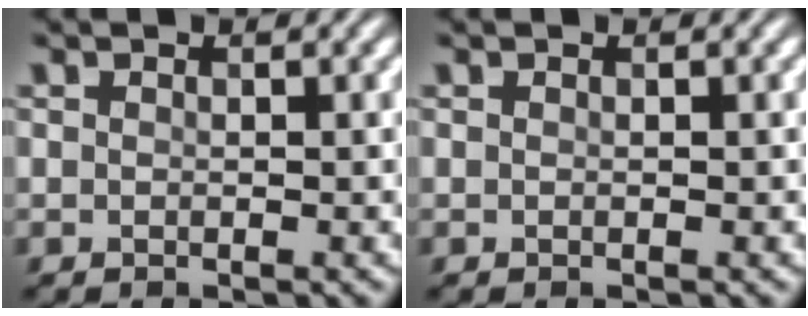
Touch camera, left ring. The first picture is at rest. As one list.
[{"total": 0.0}]